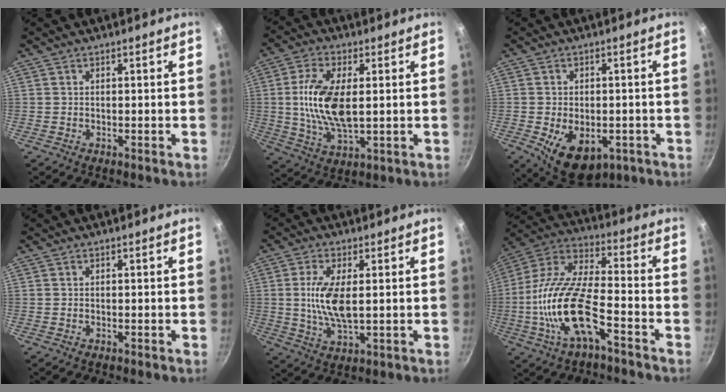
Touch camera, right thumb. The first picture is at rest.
{"total": 12.8, "force": [1.1, 6.1, 11.2], "torque": [-0.217, -0.002, 0.022]}
{"total": 11.3, "force": [-3.7, 7.1, 8.0], "torque": [-0.097, -0.003, -0.037]}
{"total": 0.0}
{"total": 9.0, "force": [0.8, 3.5, 8.2], "torque": [-0.166, -0.006, 0.016]}
{"total": 18.4, "force": [-6.7, 6.9, 15.6], "torque": [-0.304, 0.040, -0.145]}